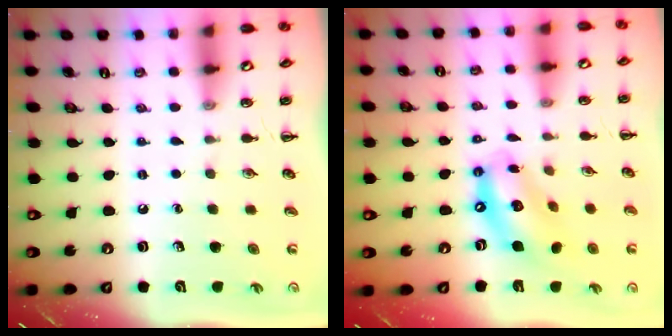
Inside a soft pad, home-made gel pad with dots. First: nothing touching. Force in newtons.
{"total": 14.3, "press": 13.7, "slide": 3.8}